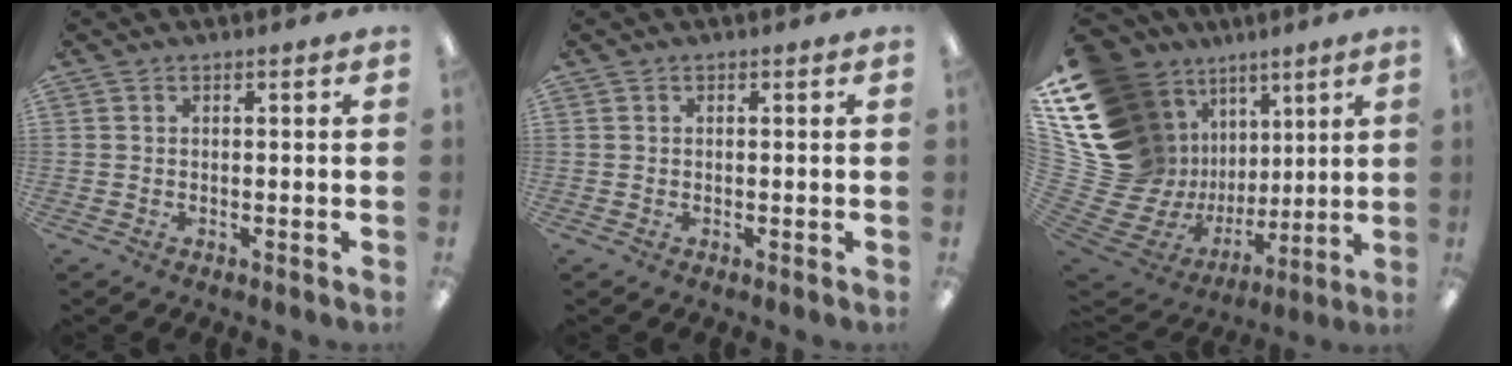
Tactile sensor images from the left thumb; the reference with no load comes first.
{"total": 0.0}
{"total": 22.2, "force": [8.0, 17.1, 11.6], "torque": [-0.215, -0.105, 0.211]}